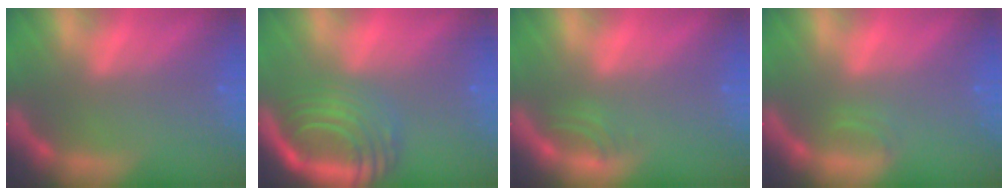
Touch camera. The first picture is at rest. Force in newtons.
{"total": 10.1}
{"total": 1.5}
{"total": 0.9}